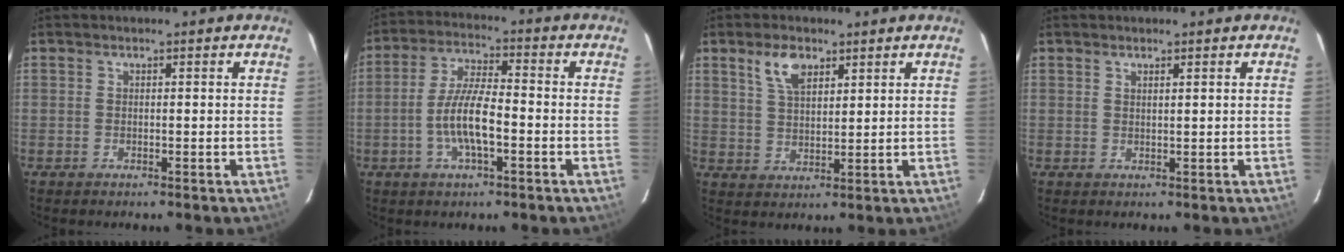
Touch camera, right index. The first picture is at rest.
{"total": 8.8, "force": [-2.6, 2.2, 8.1], "torque": [-0.165, 0.006, -0.048]}
{"total": 6.0, "force": [3.6, 2.9, 3.9], "torque": [-0.073, 0.007, 0.070]}
{"total": 1.0, "force": [0.8, 0.0, 0.6], "torque": [-0.012, 0.000, 0.014]}